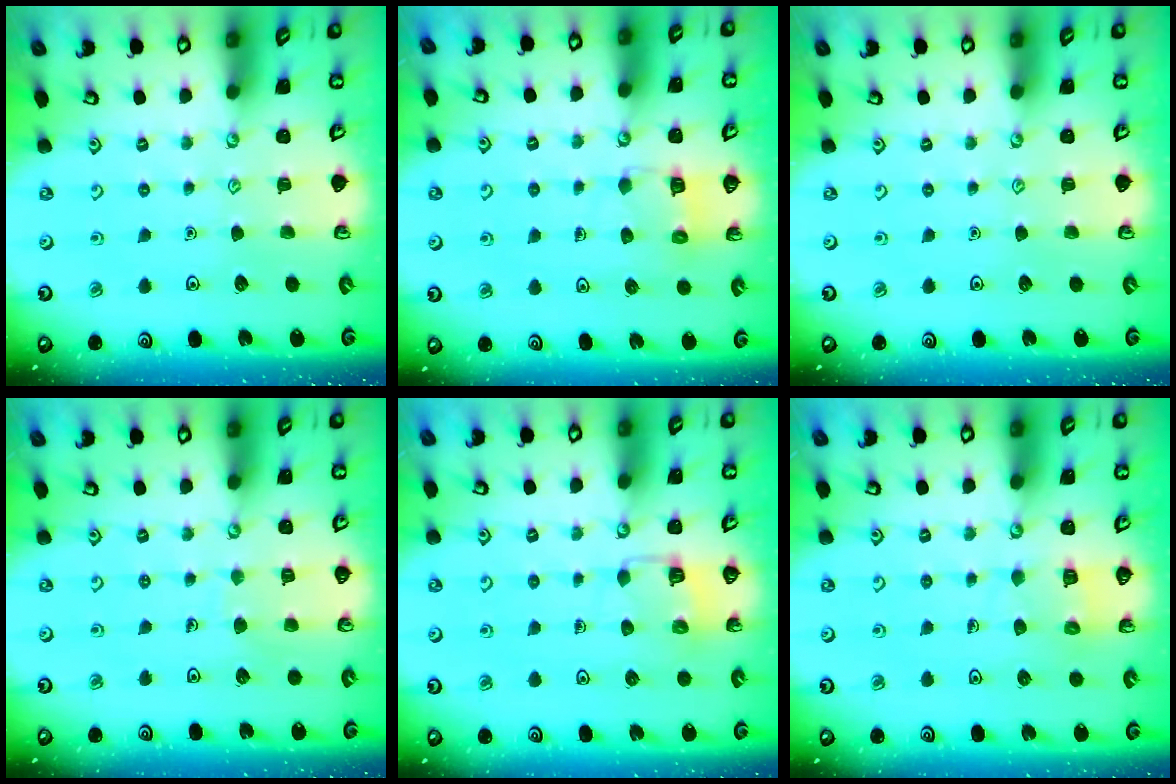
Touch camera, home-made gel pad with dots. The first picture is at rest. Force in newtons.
{"total": 6.3, "press": 6.3, "slide": 0.6}
{"total": 0.0}
{"total": 3.9, "press": 3.9, "slide": 0.2}
{"total": 5.6, "press": 5.6, "slide": 0.5}
{"total": 5.9, "press": 5.9, "slide": 0.6}